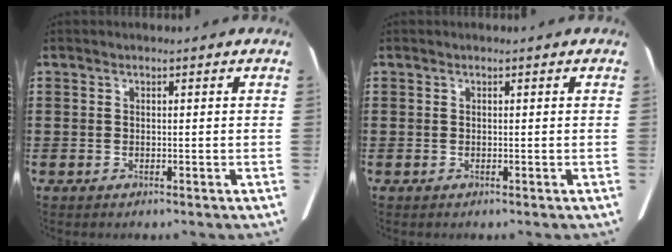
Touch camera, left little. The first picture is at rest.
{"total": 0.0}